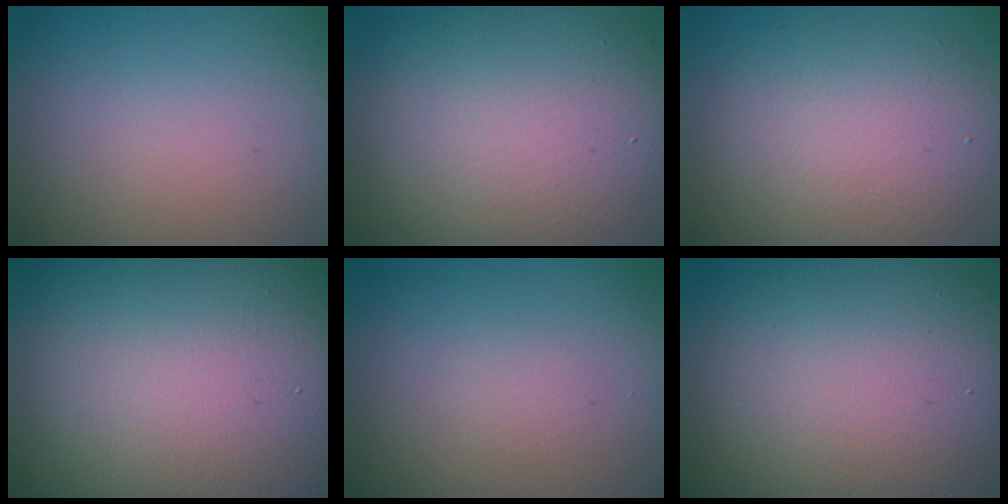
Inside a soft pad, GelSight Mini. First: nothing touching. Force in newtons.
{"total": 10.4, "press": 10.3, "slide": 0.9}
{"total": 6.5, "press": 6.5, "slide": 0.6}
{"total": 25.4, "press": 25.3, "slide": 1.9}
{"total": 0.0}
{"total": 10.9, "press": 10.8, "slide": 1.1}